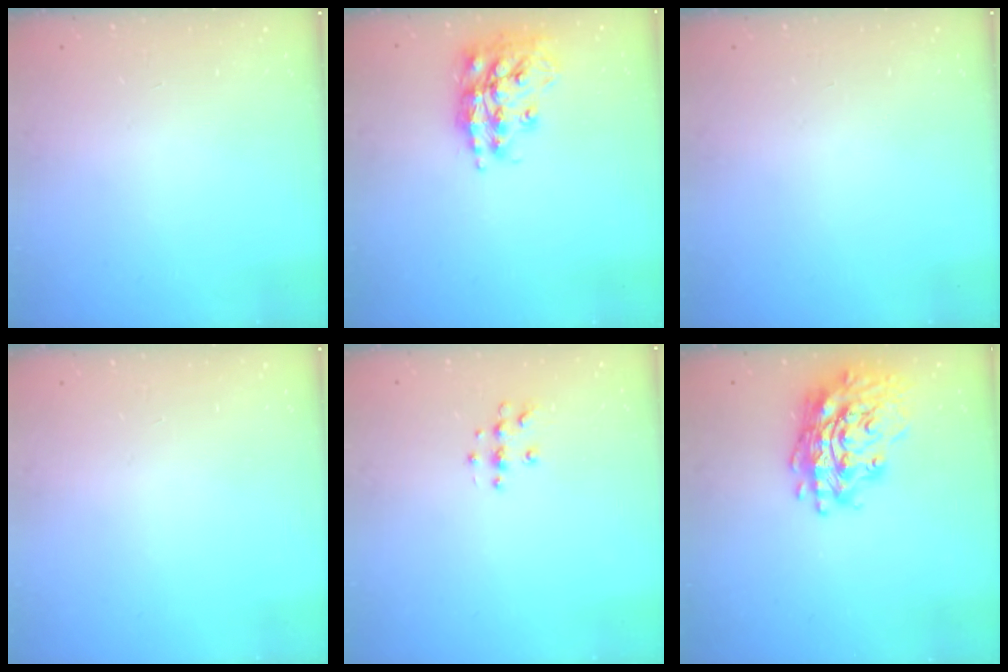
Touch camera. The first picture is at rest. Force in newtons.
{"total": 18.7, "press": 18.6, "slide": 1.6}
{"total": 0.0}
{"total": 0.0}
{"total": 5.4, "press": 5.4, "slide": 0.6}
{"total": 19.4, "press": 19.2, "slide": 3.0}